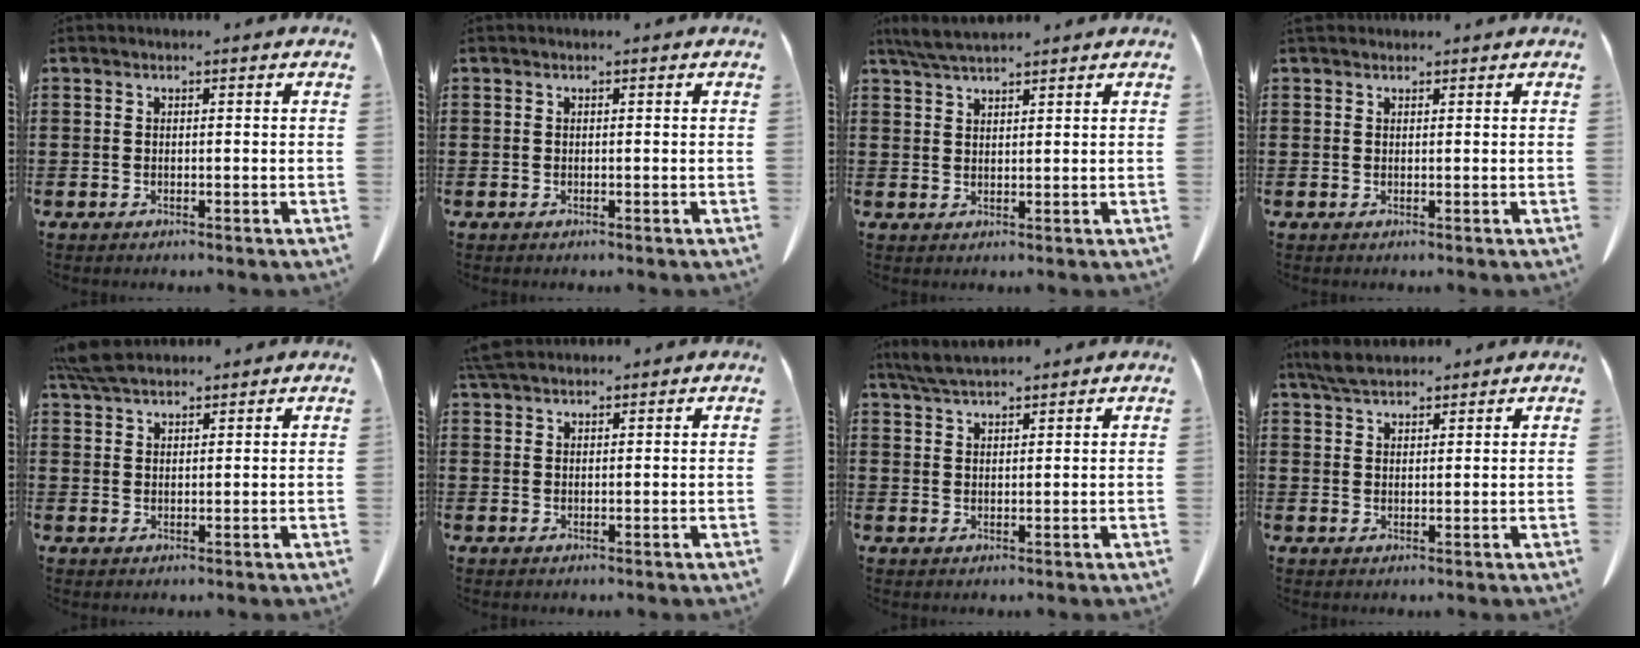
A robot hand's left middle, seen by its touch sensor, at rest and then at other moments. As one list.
[{"total": 0.0}, {"total": 3.7, "force": [3.2, 0.5, 1.7], "torque": [-0.042, -0.002, 0.060]}, {"total": 0.8, "force": [0.7, 0.3, 0.2], "torque": [-0.006, 0.001, 0.015]}, {"total": 4.8, "force": [4.1, 1.2, 2.3], "torque": [-0.055, -0.002, 0.079]}, {"total": 3.1, "force": [2.7, 0.7, 1.3], "torque": [-0.032, 0.002, 0.053]}, {"total": 3.7, "force": [3.3, 0.6, 1.6], "torque": [-0.040, -0.003, 0.063]}, {"total": 3.8, "force": [3.3, 1.0, 1.5], "torque": [-0.038, 0.000, 0.063]}]